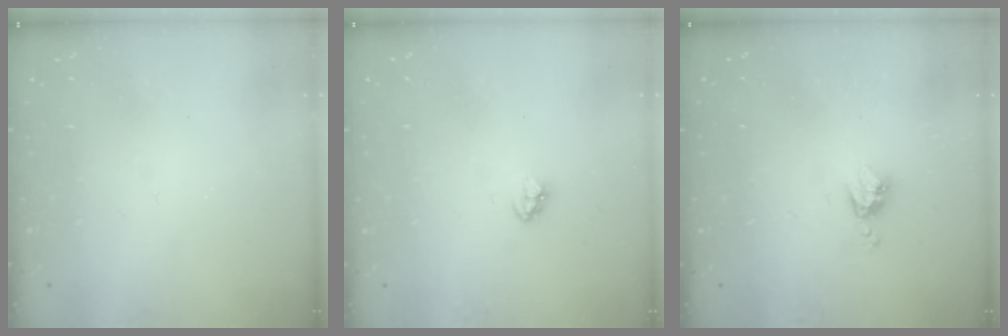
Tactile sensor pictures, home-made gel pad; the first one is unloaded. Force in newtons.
{"total": 2.9, "press": 2.9, "slide": 0.2}
{"total": 3.6, "press": 3.6, "slide": 0.4}